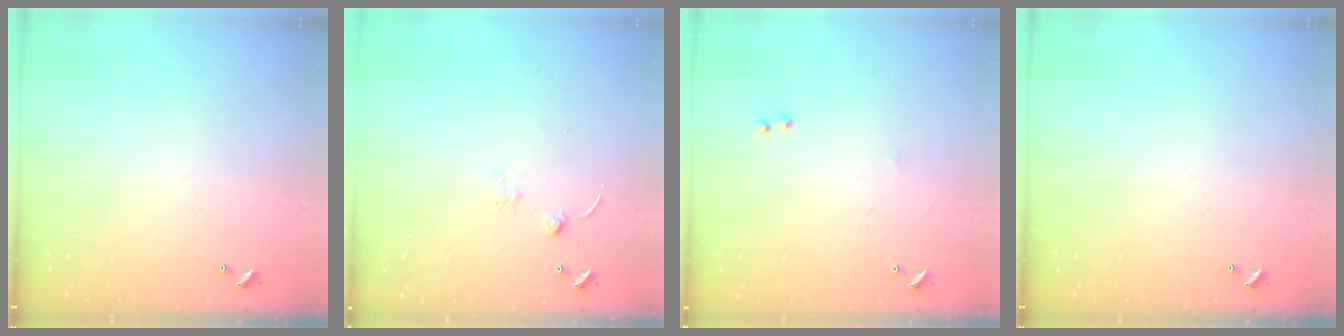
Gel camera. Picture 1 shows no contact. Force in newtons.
{"total": 0.9, "press": 0.9, "slide": 0.3}
{"total": 0.9, "press": 0.8, "slide": 0.5}
{"total": 0.0}